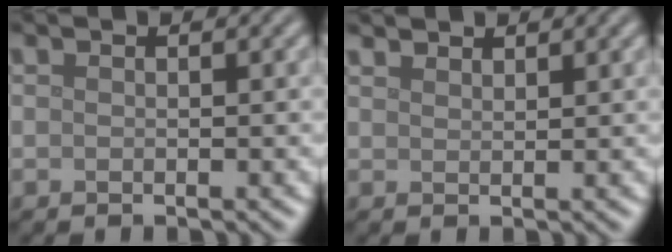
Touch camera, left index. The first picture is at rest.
{"total": 2.0, "force": [1.9, 0.4, 0.4], "torque": [-0.008, 0.000, 0.036]}